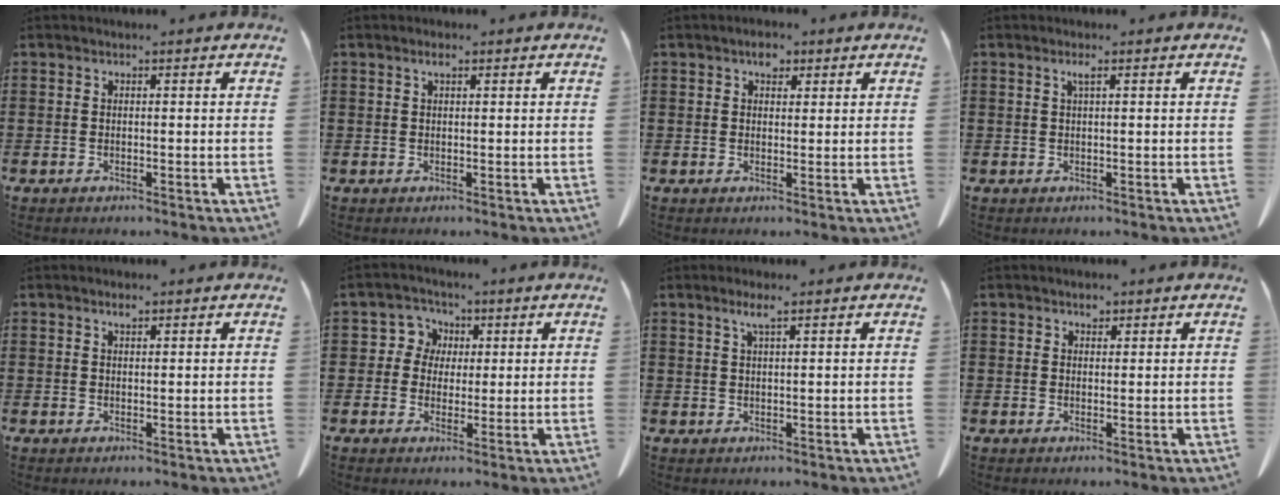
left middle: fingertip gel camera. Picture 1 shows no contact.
{"total": 1.3, "force": [0.6, 0.4, 1.1], "torque": [-0.023, 0.002, 0.010]}
{"total": 2.8, "force": [1.7, 1.6, 1.5], "torque": [-0.011, -0.004, 0.026]}
{"total": 1.3, "force": [0.5, 0.1, 1.2], "torque": [-0.024, 0.002, 0.009]}
{"total": 1.2, "force": [0.8, 0.3, 0.8], "torque": [-0.017, 0.001, 0.015]}
{"total": 4.5, "force": [1.3, 4.2, 0.9], "torque": [-0.034, 0.010, 0.020]}
{"total": 2.4, "force": [1.6, 0.2, 1.9], "torque": [-0.041, 0.001, 0.028]}
{"total": 1.6, "force": [1.2, 0.9, 0.5], "torque": [0.003, -0.005, 0.019]}